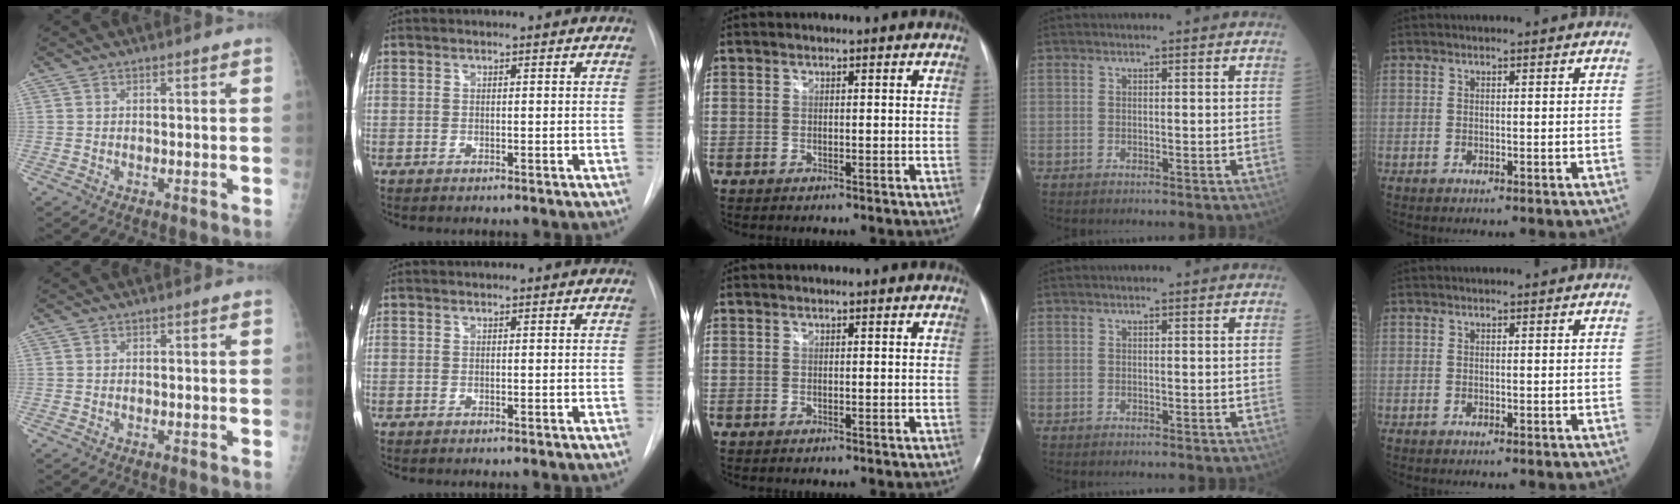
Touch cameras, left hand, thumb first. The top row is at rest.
{}